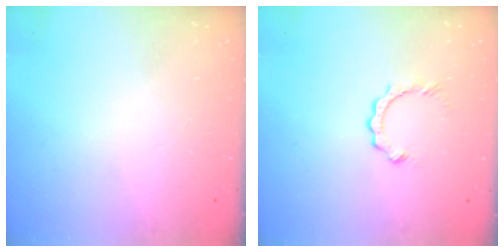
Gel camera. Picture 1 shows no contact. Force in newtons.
{"total": 2.8, "press": 2.8, "slide": 0.2}